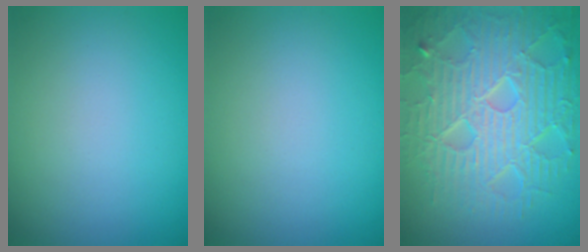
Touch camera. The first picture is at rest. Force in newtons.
{"total": 0.0}
{"total": 9.3, "press": 6.6, "slide": 6.6}